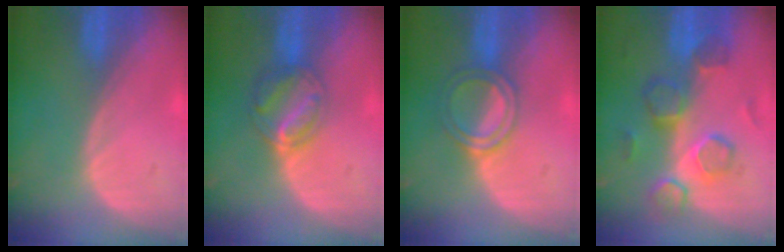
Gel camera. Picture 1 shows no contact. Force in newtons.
{"total": 6.1, "press": 5.6, "slide": 2.4}
{"total": 5.0, "press": 4.6, "slide": 1.9}
{"total": 8.7, "press": 8.4, "slide": 2.2}